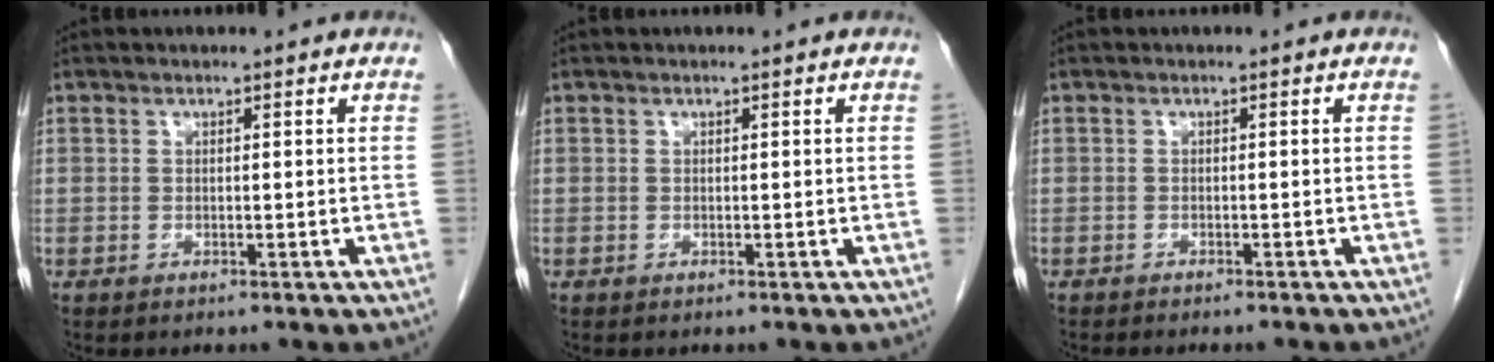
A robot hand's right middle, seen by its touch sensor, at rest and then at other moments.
{"total": 0.0}
{"total": 5.4, "force": [-4.9, 0.8, 2.3], "torque": [-0.025, -0.010, -0.059]}